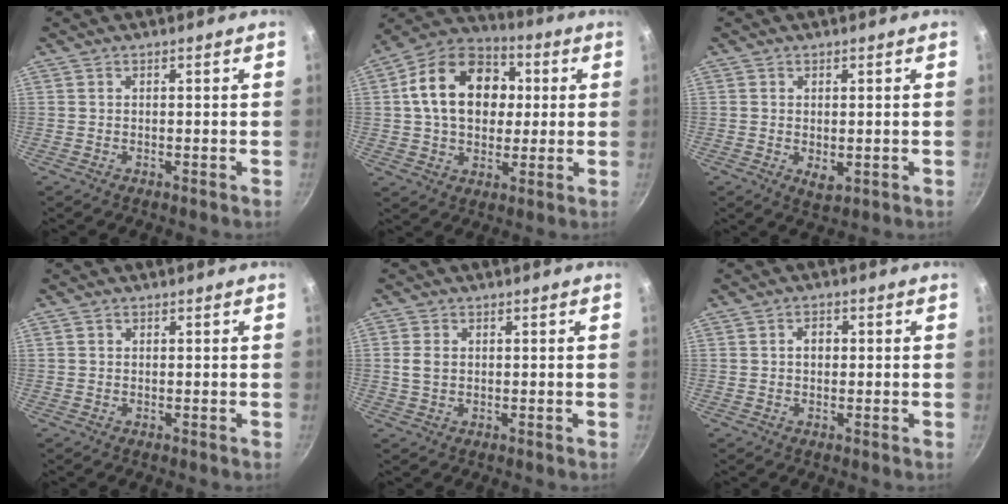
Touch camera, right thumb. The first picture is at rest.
{"total": 18.4, "force": [3.0, 13.6, 12.1], "torque": [-0.171, 0.023, 0.036]}
{"total": 2.9, "force": [-0.1, 1.7, 2.3], "torque": [-0.036, -0.010, 0.002]}
{"total": 0.7, "force": [0.2, 0.6, 0.2], "torque": [-0.002, 0.004, 0.002]}
{"total": 3.1, "force": [0.4, 2.3, 2.0], "torque": [-0.036, 0.003, 0.006]}
{"total": 2.6, "force": [0.3, 2.0, 1.6], "torque": [-0.013, 0.006, 0.002]}